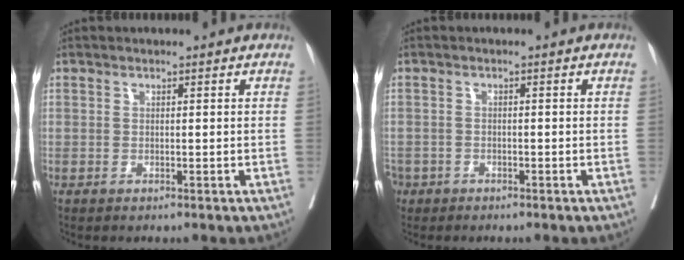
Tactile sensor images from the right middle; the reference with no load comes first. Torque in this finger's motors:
{"motor_torque": [1.69, -0.45, 1.05, 0.21]}